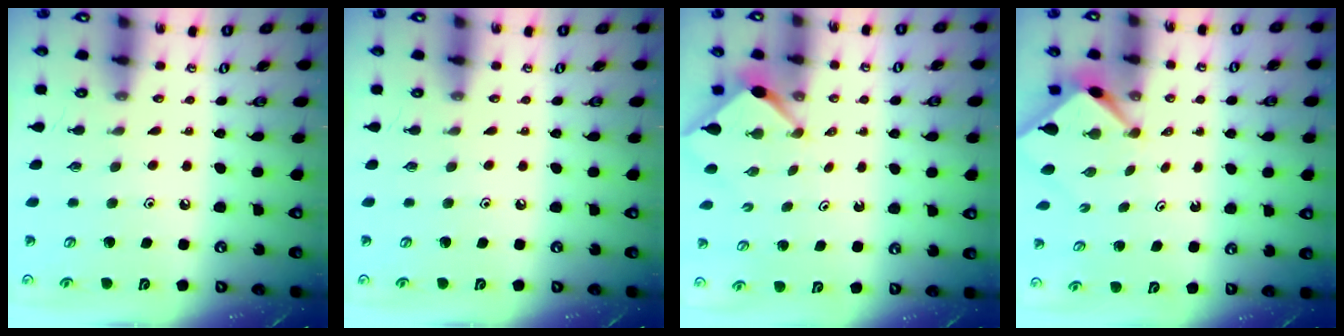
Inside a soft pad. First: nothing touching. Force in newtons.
{"total": 0.0}
{"total": 2.6, "press": 2.6, "slide": 0.3}
{"total": 2.4, "press": 2.4, "slide": 0.3}